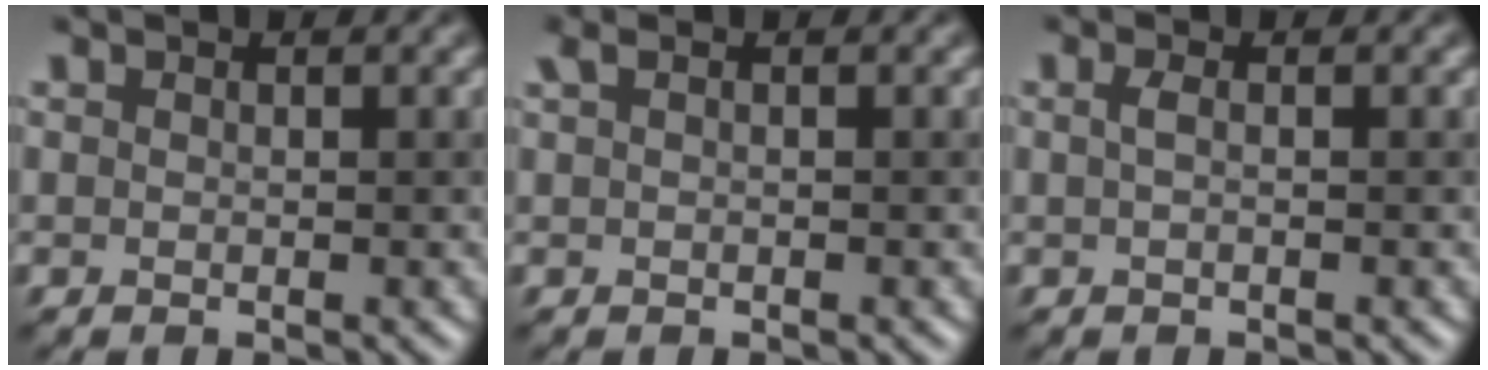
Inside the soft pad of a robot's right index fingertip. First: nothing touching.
{"total": 0.9, "force": [0.4, 0.2, 0.8], "torque": [-0.021, 0.005, 0.007]}
{"total": 0.9, "force": [0.1, 0.2, 0.9], "torque": [-0.021, 0.002, 0.001]}